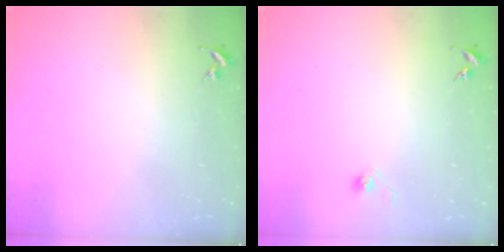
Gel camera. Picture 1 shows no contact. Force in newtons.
{"total": 2.9, "press": 2.5, "slide": 1.5}